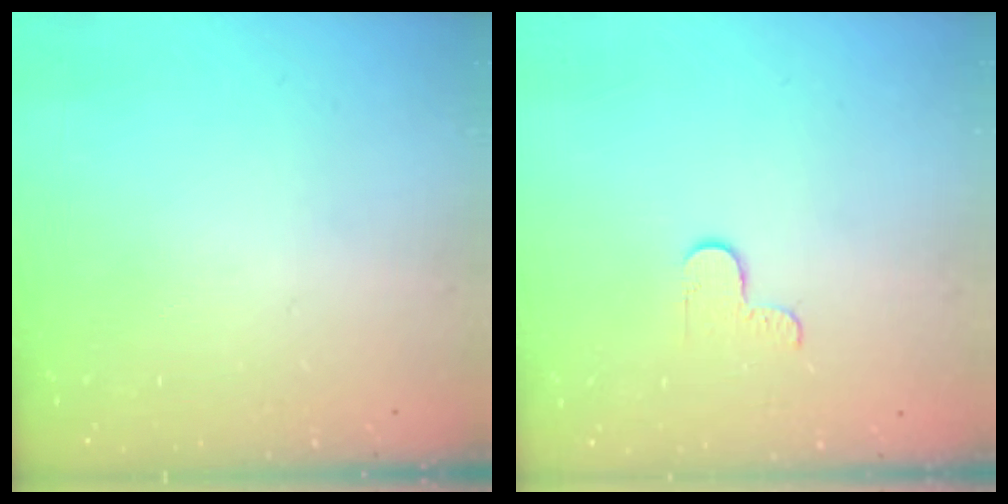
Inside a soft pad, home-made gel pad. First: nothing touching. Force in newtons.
{"total": 2.7, "press": 2.6, "slide": 0.4}